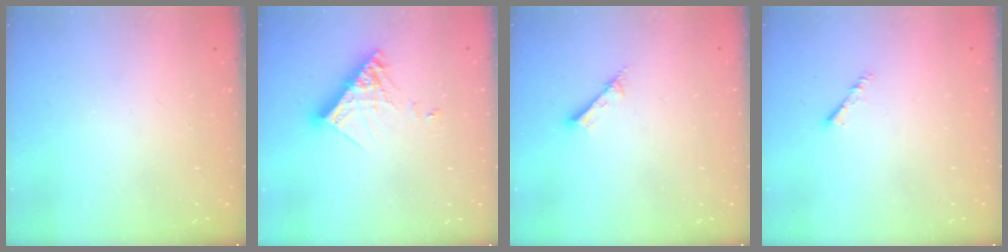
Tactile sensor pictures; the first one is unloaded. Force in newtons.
{"total": 11.2, "press": 11.2, "slide": 0.7}
{"total": 2.7, "press": 2.7, "slide": 0.2}
{"total": 1.5, "press": 1.5, "slide": 0.4}